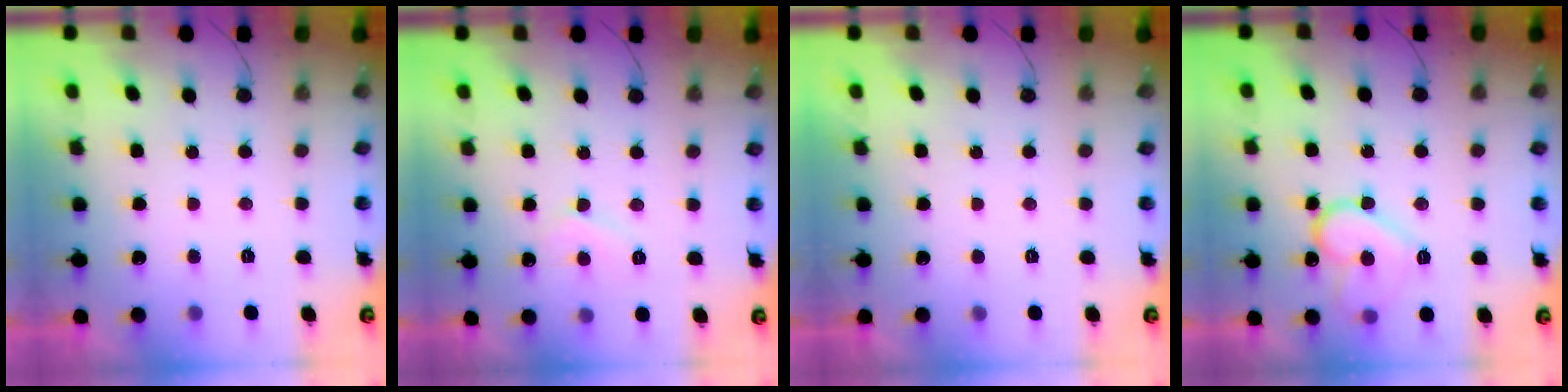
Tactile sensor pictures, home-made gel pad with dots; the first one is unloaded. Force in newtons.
{"total": 5.6, "press": 5.6, "slide": 0.6}
{"total": 1.8, "press": 1.8, "slide": 0.0}
{"total": 13.8, "press": 13.8, "slide": 1.2}